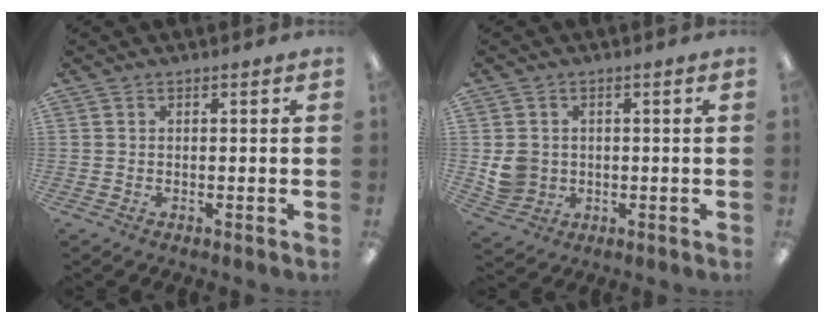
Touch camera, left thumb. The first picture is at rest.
{"total": 5.2, "force": [0.4, 5.0, 1.5], "torque": [-0.020, 0.007, 0.011]}